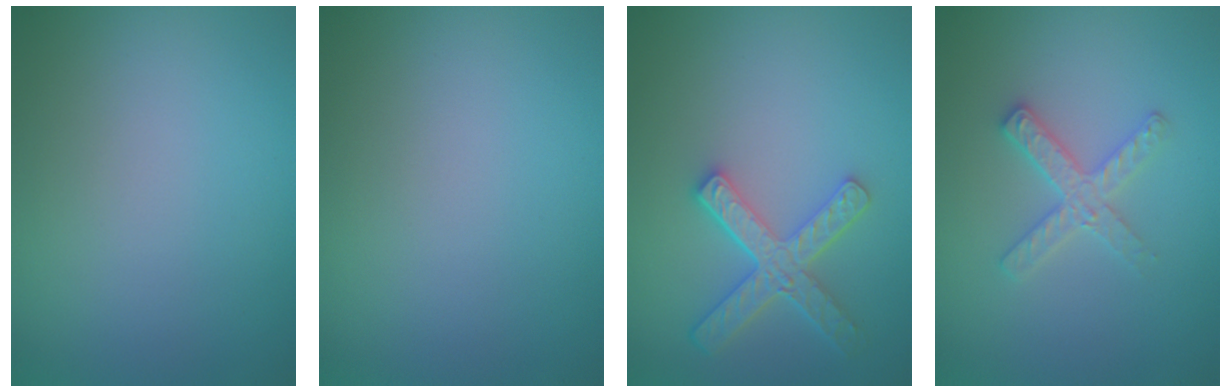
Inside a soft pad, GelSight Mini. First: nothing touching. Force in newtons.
{"total": 0.0}
{"total": 4.5, "press": 3.8, "slide": 2.5}
{"total": 2.6, "press": 2.5, "slide": 0.4}